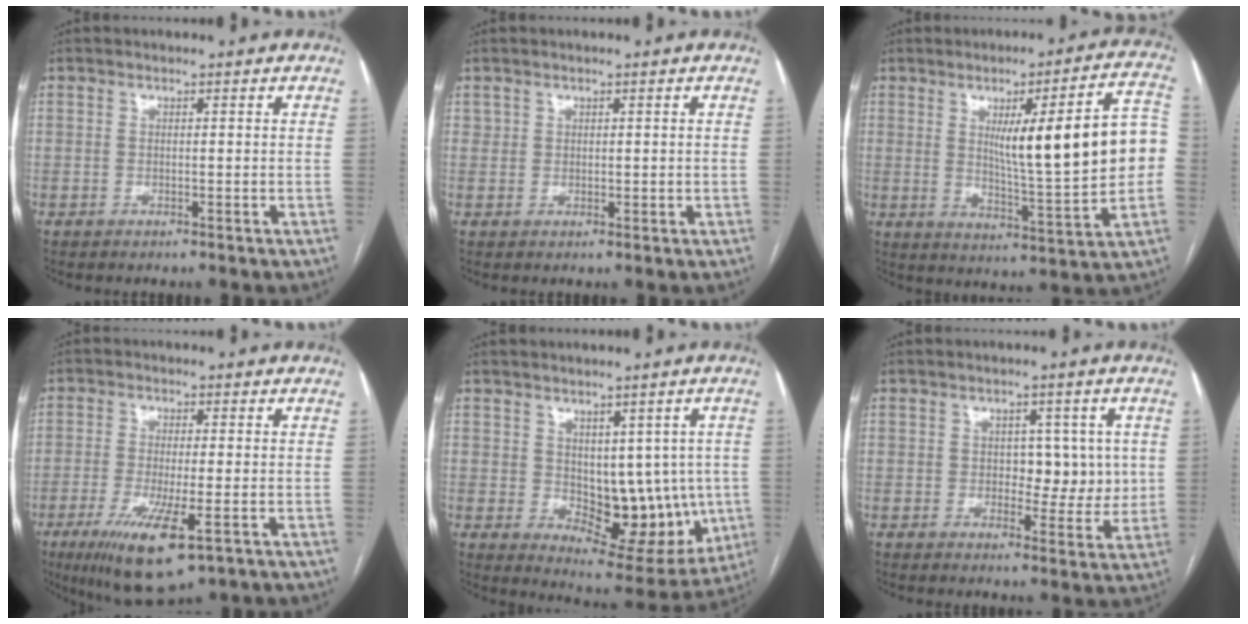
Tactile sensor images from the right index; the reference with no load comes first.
{"total": 1.4, "force": [0.7, 1.2, 0.3], "torque": [-0.002, 0.002, 0.015]}
{"total": 17.3, "force": [1.8, 1.4, 17.2], "torque": [-0.235, 0.013, 0.031]}
{"total": 10.7, "force": [-5.0, 1.9, 9.2], "torque": [-0.169, -0.032, -0.079]}
{"total": 13.1, "force": [-0.5, 7.5, 10.7], "torque": [-0.120, 0.003, 0.022]}
{"total": 5.9, "force": [0.7, 3.8, 4.5], "torque": [-0.041, 0.009, 0.014]}